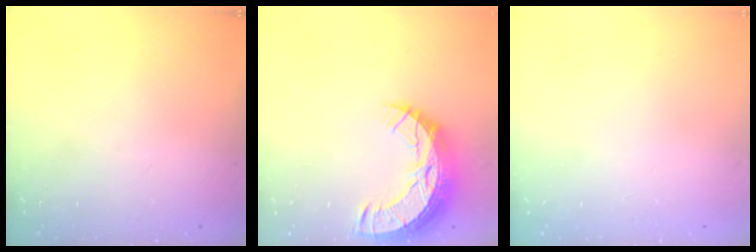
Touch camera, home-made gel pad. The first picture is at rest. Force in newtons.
{"total": 13.4, "press": 13.4, "slide": 0.9}
{"total": 0.0}